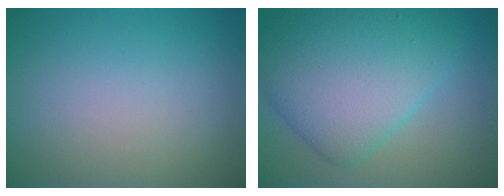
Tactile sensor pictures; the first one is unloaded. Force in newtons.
{"total": 8.5, "press": 8.5, "slide": 0.4}